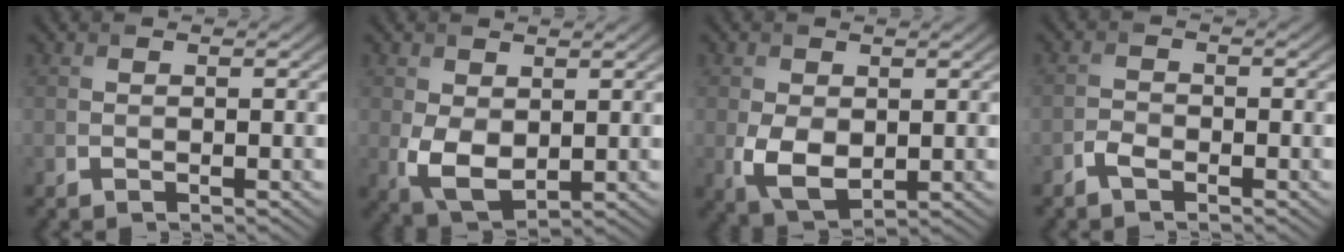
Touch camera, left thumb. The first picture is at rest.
{"total": 5.0, "force": [0.3, 3.2, 3.8], "torque": [-0.089, -0.011, 0.012]}
{"total": 5.1, "force": [-0.3, 3.4, 3.7], "torque": [-0.088, -0.013, 0.001]}
{"total": 1.8, "force": [-1.3, 0.8, 0.9], "torque": [-0.019, 0.002, -0.030]}